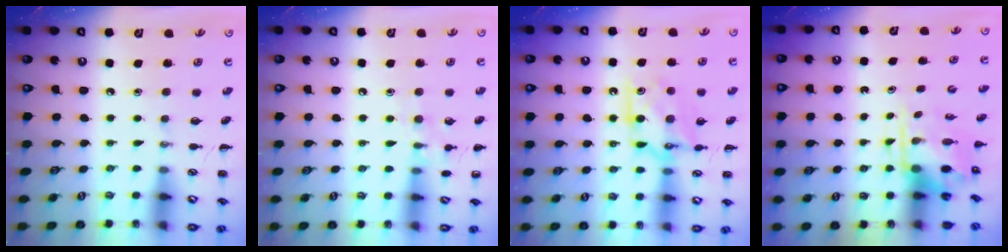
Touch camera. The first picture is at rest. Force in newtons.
{"total": 8.0, "press": 7.7, "slide": 2.1}
{"total": 11.2, "press": 11.1, "slide": 0.4}
{"total": 3.9, "press": 3.8, "slide": 0.6}